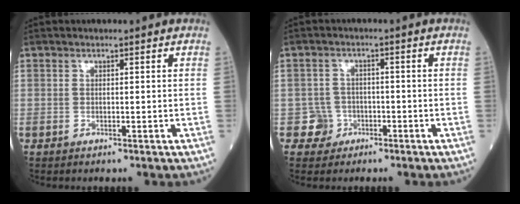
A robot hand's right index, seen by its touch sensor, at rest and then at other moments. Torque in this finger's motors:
{"motor_torque": [-0.28, -0.30, 0.01, -0.03]}